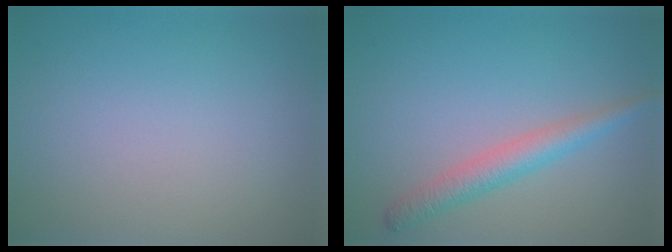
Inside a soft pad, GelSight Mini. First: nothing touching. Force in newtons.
{"total": 3.0, "press": 3.0, "slide": 0.1}